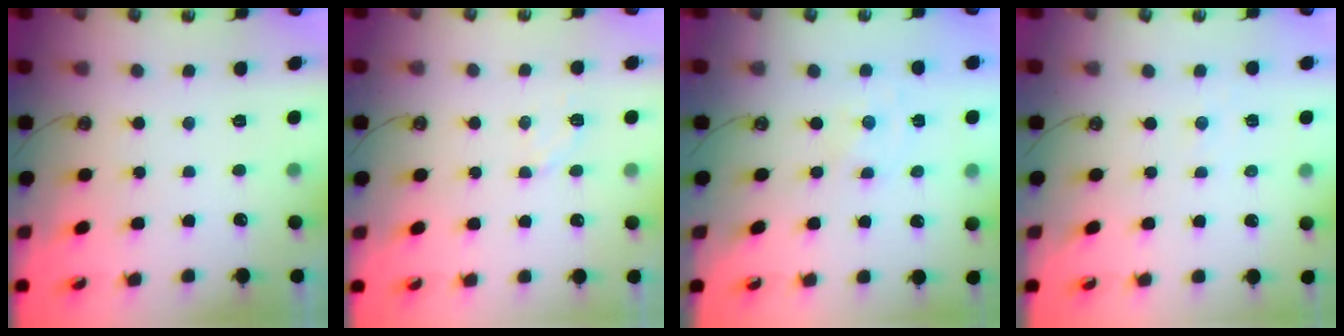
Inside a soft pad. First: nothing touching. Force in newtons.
{"total": 3.0, "press": 2.9, "slide": 0.5}
{"total": 0.0}
{"total": 2.6, "press": 2.6, "slide": 0.3}